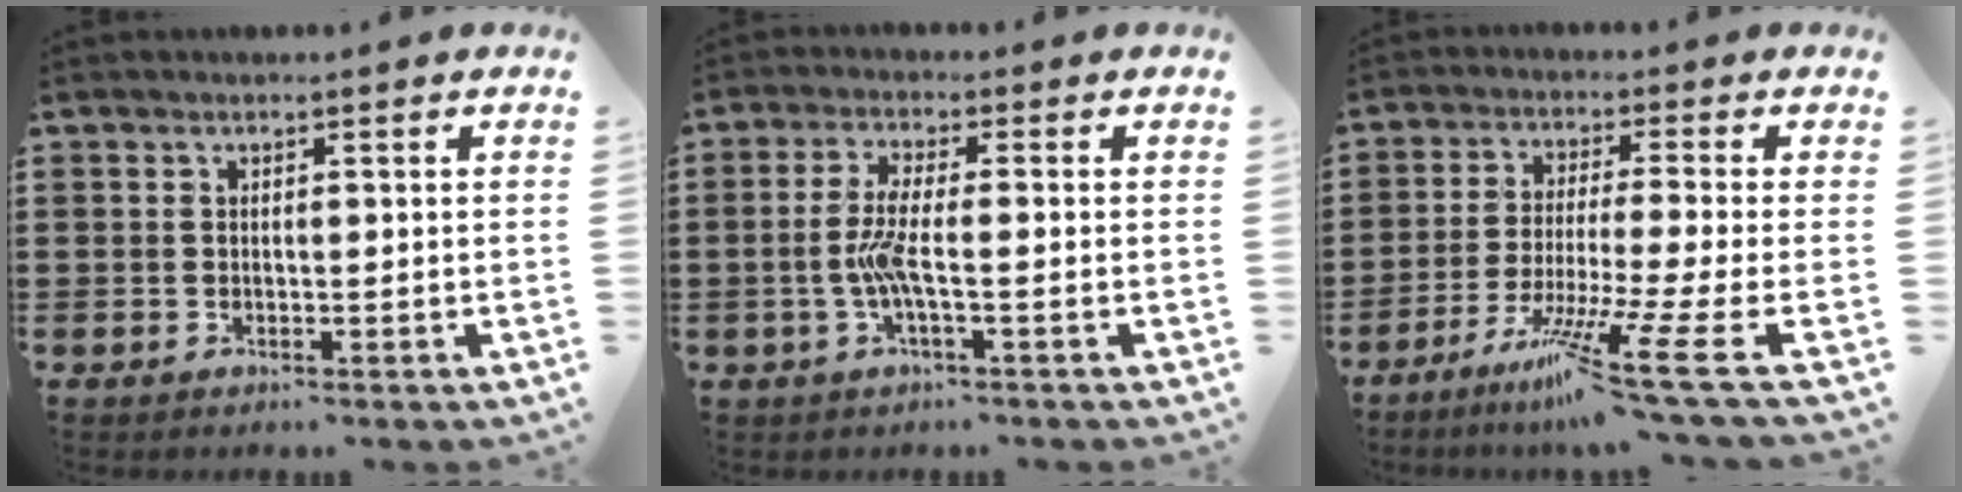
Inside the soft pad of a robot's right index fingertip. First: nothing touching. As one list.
[{"total": 4.9, "force": [-1.2, 0.7, 4.7], "torque": [-0.121, -0.013, -0.035]}, {"total": 11.0, "force": [-6.7, -1.7, 8.6], "torque": [-0.160, -0.017, -0.126]}]